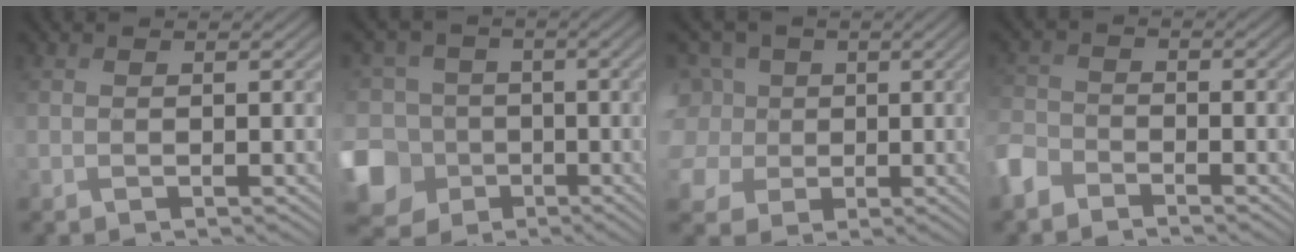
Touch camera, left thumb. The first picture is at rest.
{"total": 14.3, "force": [-4.5, 12.4, 5.5], "torque": [-0.188, -0.011, -0.102]}
{"total": 10.7, "force": [0.6, 9.4, 5.1], "torque": [-0.176, 0.018, -0.019]}
{"total": 4.3, "force": [-3.4, 2.2, 1.4], "torque": [-0.039, -0.004, -0.084]}